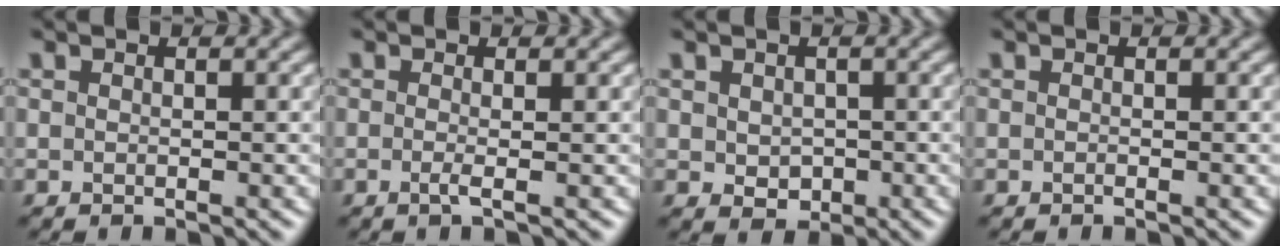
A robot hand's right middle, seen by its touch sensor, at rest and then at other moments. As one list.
[{"total": 1.3, "force": [-0.3, 0.3, 1.2], "torque": [-0.021, -0.007, -0.008]}, {"total": 2.0, "force": [-0.1, 1.6, 1.1], "torque": [-0.020, -0.005, 0.001]}, {"total": 0.0}]